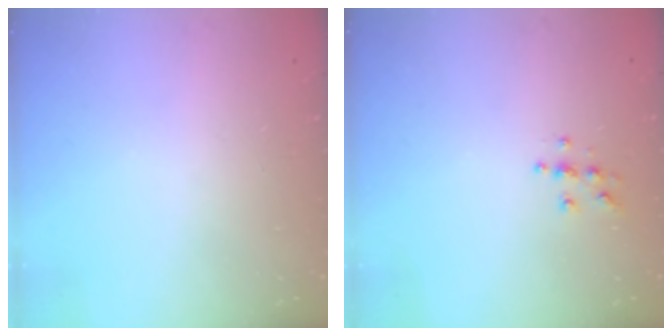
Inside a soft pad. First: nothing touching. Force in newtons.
{"total": 5.4, "press": 5.4, "slide": 0.1}